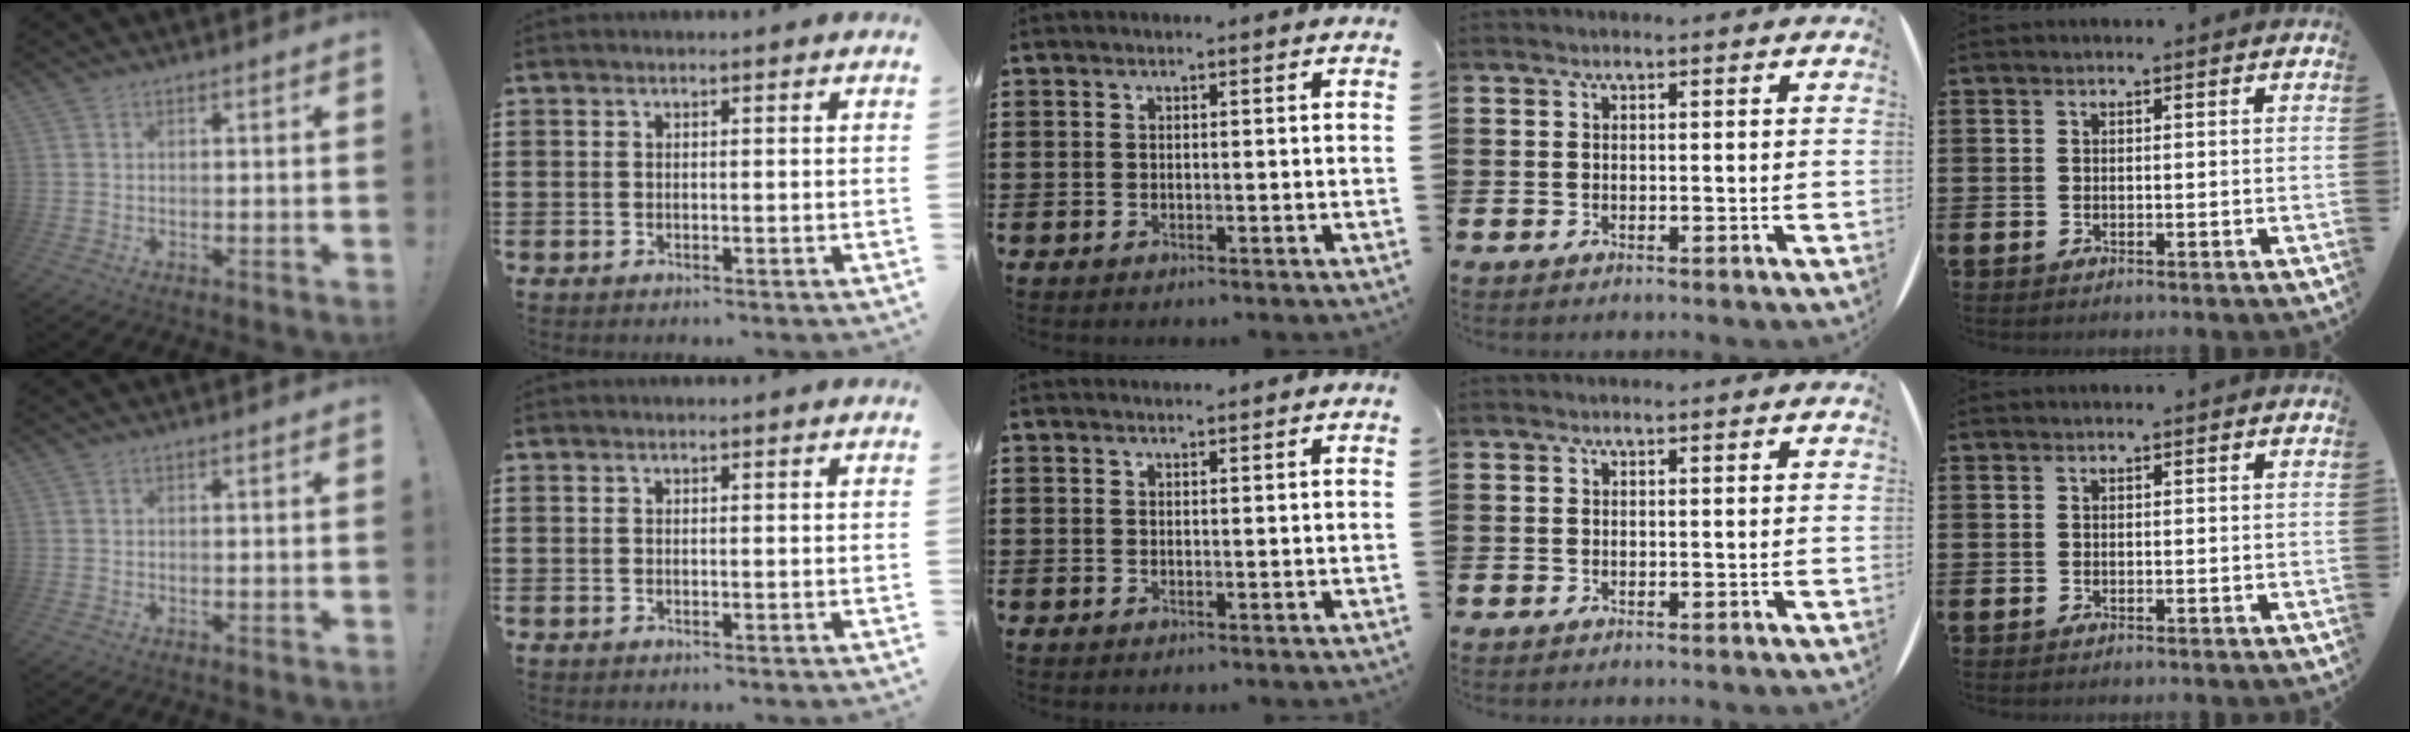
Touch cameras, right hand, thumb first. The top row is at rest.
{"middle": {"total": 1.1, "force": [1.1, 0.0, 0.0], "torque": [-0.001, -0.003, 0.021]}}